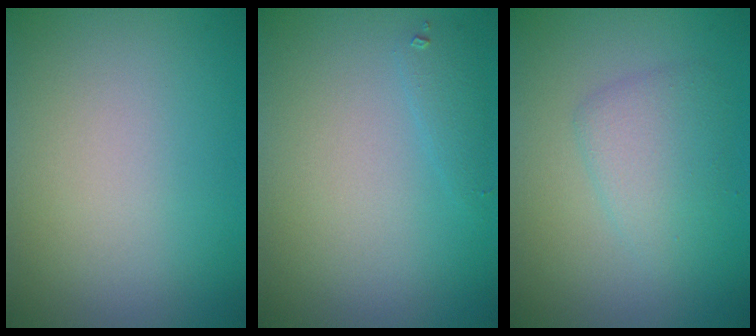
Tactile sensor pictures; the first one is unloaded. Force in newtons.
{"total": 1.1, "press": 1.1, "slide": 0.1}
{"total": 2.7, "press": 2.7, "slide": 0.1}